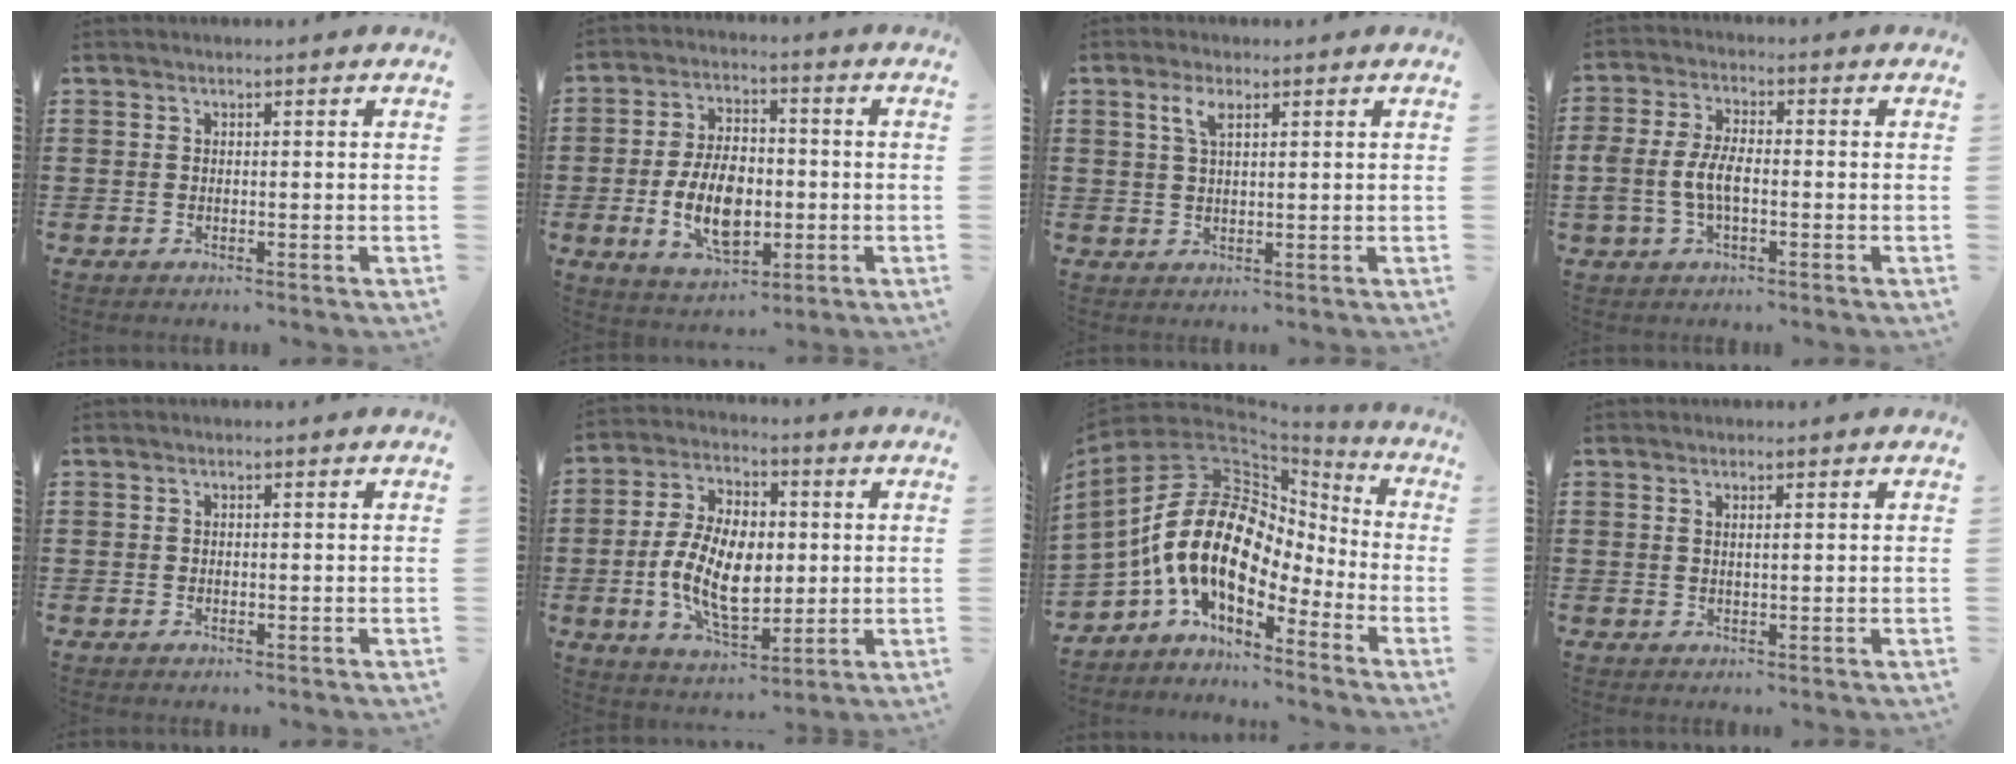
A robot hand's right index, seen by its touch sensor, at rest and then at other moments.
{"total": 10.3, "force": [-2.1, 6.0, 8.2], "torque": [-0.151, -0.005, -0.042]}
{"total": 3.3, "force": [1.5, 1.2, 2.7], "torque": [-0.058, 0.008, 0.024]}
{"total": 5.5, "force": [-1.2, 2.8, 4.6], "torque": [-0.118, -0.004, -0.031]}
{"total": 0.0}
{"total": 11.7, "force": [-0.8, 6.7, 9.6], "torque": [-0.206, 0.001, -0.017]}
{"total": 19.1, "force": [-1.5, 12.2, 14.6], "torque": [-0.337, -0.003, -0.038]}
{"total": 0.8, "force": [0.4, 0.2, 0.7], "torque": [-0.015, 0.002, 0.007]}